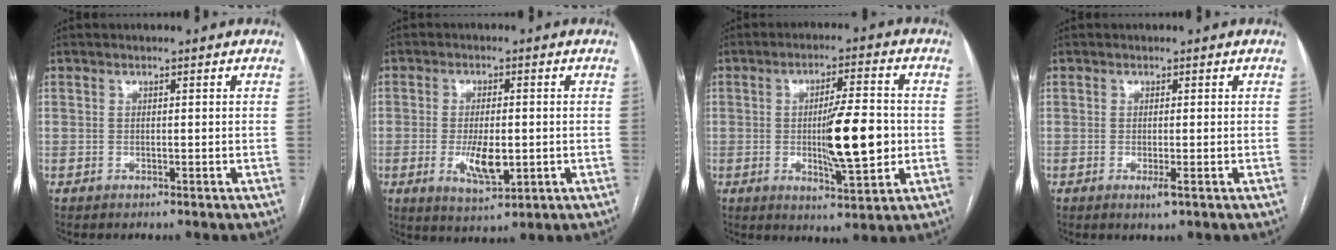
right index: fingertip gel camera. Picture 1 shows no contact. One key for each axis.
{"total": 6.7, "fx": -1.2, "fy": 2.4, "fz": 6.2, "tx": -0.117, "ty": -0.011, "tz": -0.015}
{"total": 10.7, "fx": -1.0, "fy": 1.7, "fz": 10.5, "tx": -0.171, "ty": -0.005, "tz": -0.015}
{"total": 1.7, "fx": -0.7, "fy": 0.0, "fz": 1.6, "tx": -0.023, "ty": -0.006, "tz": -0.010}